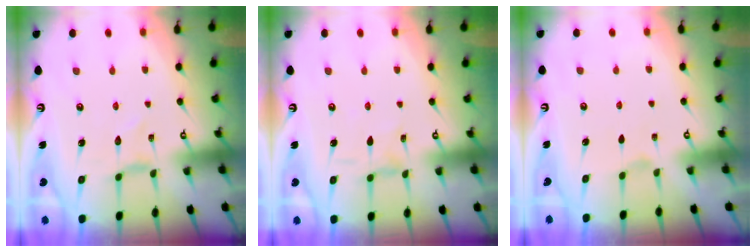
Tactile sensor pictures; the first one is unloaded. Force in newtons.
{"total": 1.2, "press": 1.2, "slide": 0.4}
{"total": 1.7, "press": 1.7, "slide": 0.3}